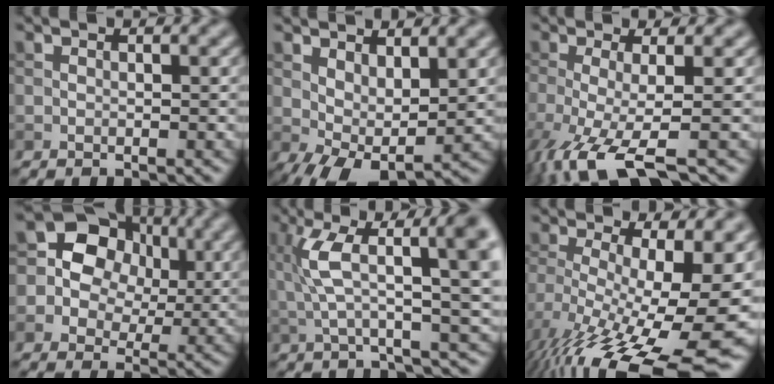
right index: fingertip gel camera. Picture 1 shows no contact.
{"total": 5.5, "force": [1.0, 2.7, 4.6], "torque": [-0.086, -0.007, 0.021]}
{"total": 6.7, "force": [-3.1, 1.5, 5.7], "torque": [-0.107, -0.015, -0.068]}
{"total": 8.0, "force": [2.0, 6.6, 4.1], "torque": [-0.067, 0.009, 0.015]}
{"total": 10.4, "force": [3.1, 2.7, 9.5], "torque": [-0.159, 0.013, 0.060]}
{"total": 17.0, "force": [-6.0, 5.5, 14.9], "torque": [-0.257, -0.022, -0.080]}